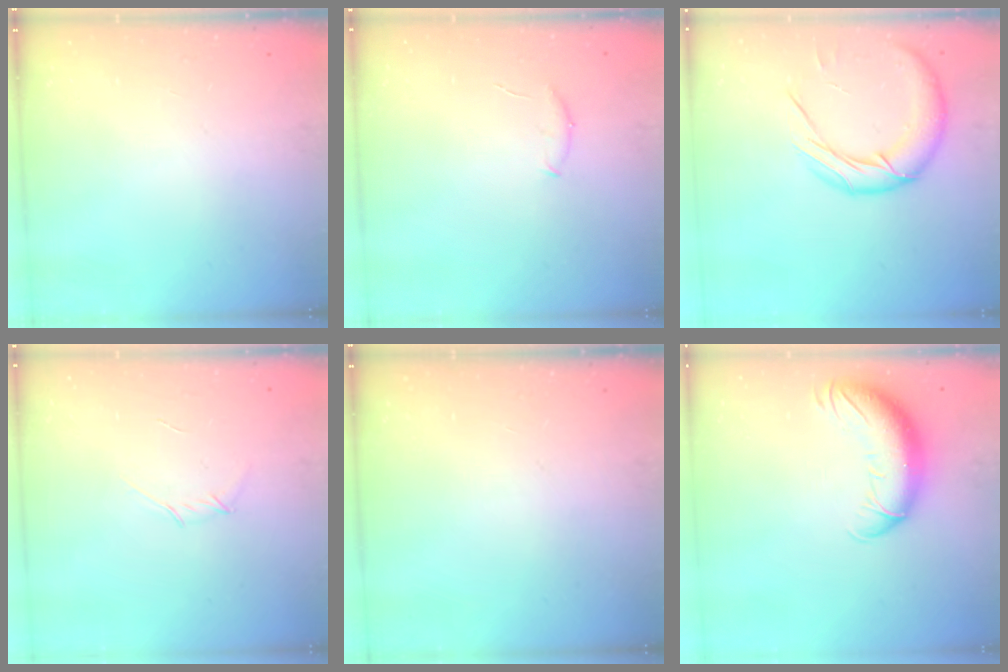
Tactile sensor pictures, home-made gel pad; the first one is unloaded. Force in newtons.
{"total": 6.1, "press": 6.0, "slide": 1.1}
{"total": 15.6, "press": 15.4, "slide": 2.7}
{"total": 3.5, "press": 3.4, "slide": 0.8}
{"total": 0.0}
{"total": 13.4, "press": 13.0, "slide": 3.2}